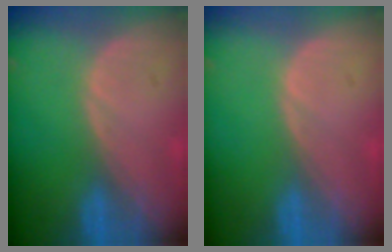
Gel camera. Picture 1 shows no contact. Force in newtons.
{"total": 0.0}